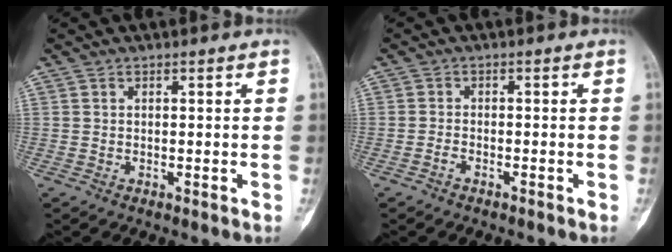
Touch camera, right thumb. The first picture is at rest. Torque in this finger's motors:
{"motor_torque": [-0.33, -0.01, -0.08, -0.16, -0.05]}